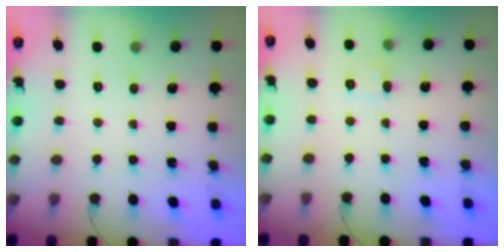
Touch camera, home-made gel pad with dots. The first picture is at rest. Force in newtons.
{"total": 5.4, "press": 5.3, "slide": 1.4}